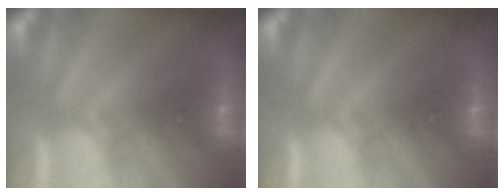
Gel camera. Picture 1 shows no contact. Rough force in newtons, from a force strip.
{"total": 0.0}